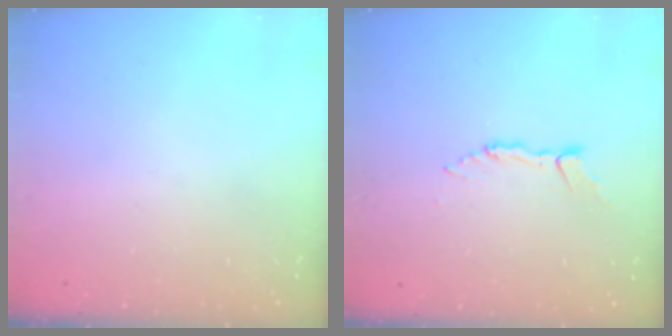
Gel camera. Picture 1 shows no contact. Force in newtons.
{"total": 4.7, "press": 4.7, "slide": 0.4}